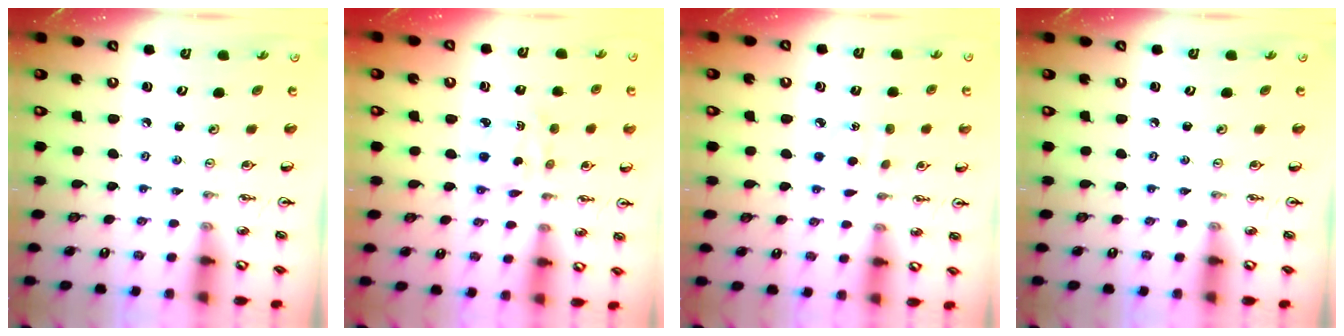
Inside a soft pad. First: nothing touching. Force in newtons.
{"total": 2.7, "press": 2.7, "slide": 0.0}
{"total": 2.9, "press": 2.8, "slide": 0.5}
{"total": 0.0}